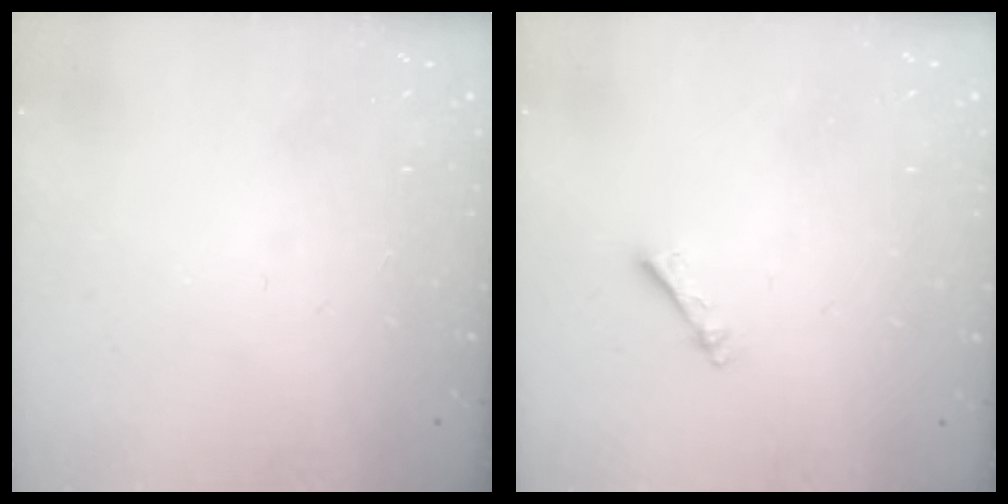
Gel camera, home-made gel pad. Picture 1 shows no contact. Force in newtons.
{"total": 2.4, "press": 2.3, "slide": 0.4}